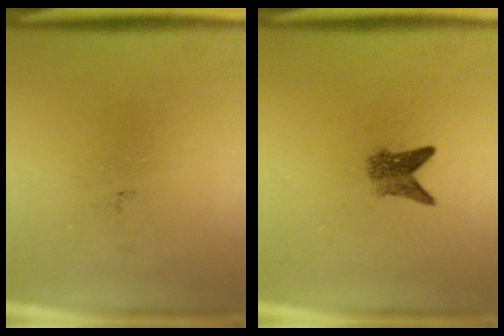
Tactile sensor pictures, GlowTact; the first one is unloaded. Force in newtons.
{"total": 2.8}